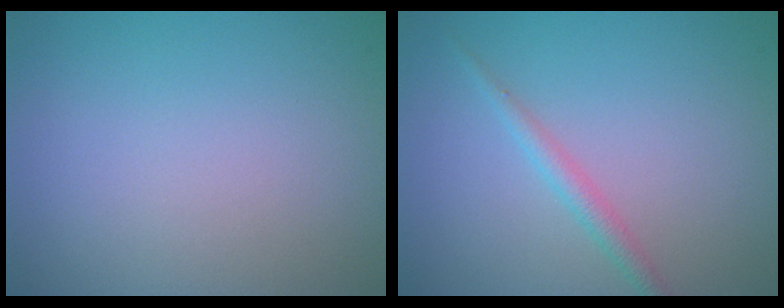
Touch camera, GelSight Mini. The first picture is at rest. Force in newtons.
{"total": 1.5, "press": 1.5, "slide": 0.1}